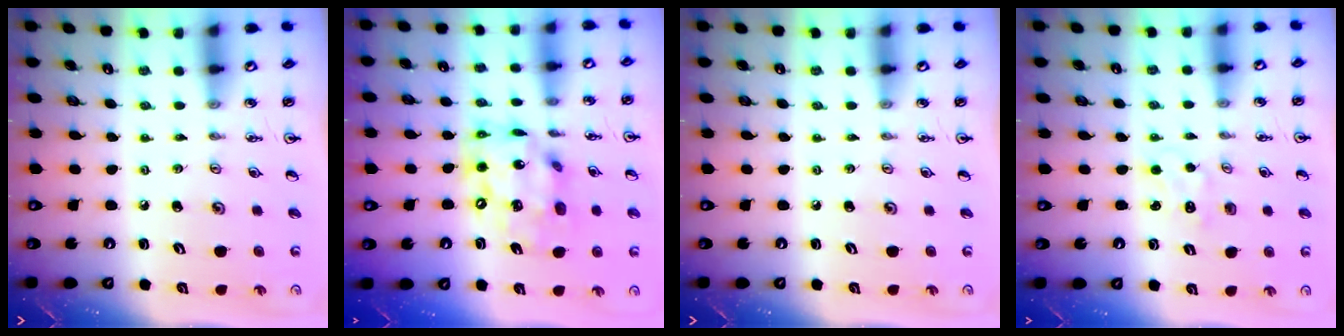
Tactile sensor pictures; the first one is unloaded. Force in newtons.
{"total": 15.0, "press": 14.9, "slide": 1.5}
{"total": 0.0}
{"total": 1.2, "press": 1.1, "slide": 0.2}